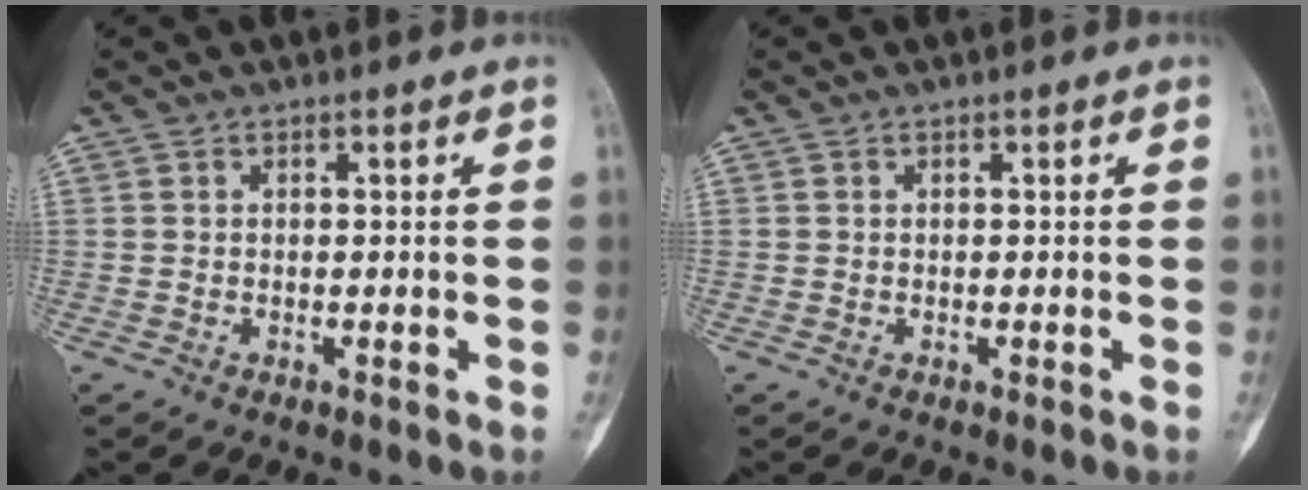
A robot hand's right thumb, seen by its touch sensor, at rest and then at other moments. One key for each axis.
{"total": 0.0}